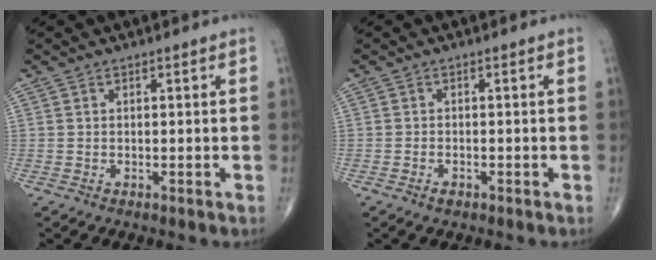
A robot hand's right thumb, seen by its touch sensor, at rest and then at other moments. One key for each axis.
{"total": 1.2, "fx": -0.8, "fy": 0.6, "fz": 0.6, "tx": -0.009, "ty": 0.001, "tz": -0.016}